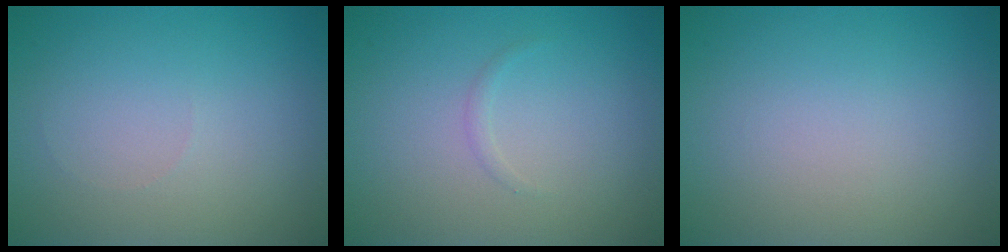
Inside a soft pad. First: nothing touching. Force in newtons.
{"total": 0.5, "press": 0.5, "slide": 0.0}
{"total": 0.0}